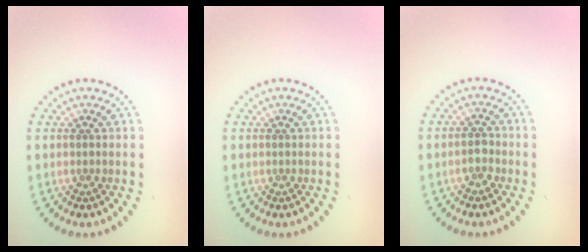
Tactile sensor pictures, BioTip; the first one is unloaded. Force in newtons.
{"total": 0.0}
{"total": 1.5, "press": 1.4, "slide": 0.6}